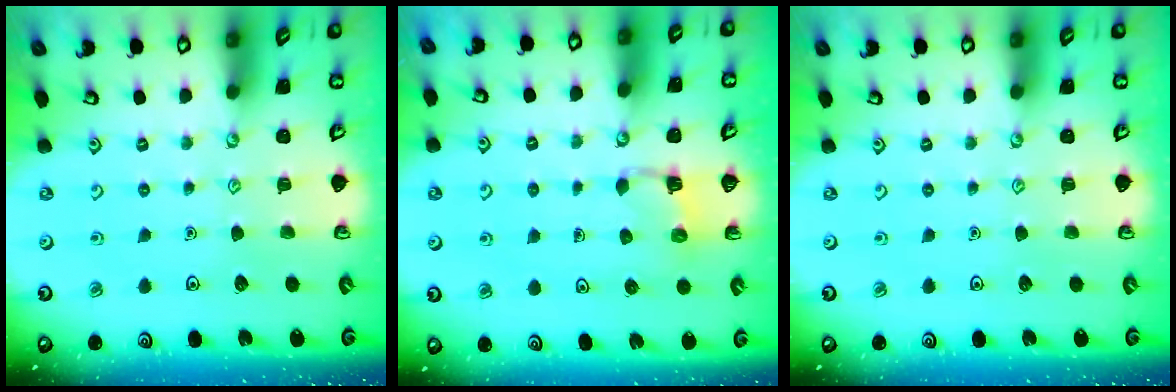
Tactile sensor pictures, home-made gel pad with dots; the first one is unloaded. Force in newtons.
{"total": 2.1, "press": 2.0, "slide": 0.5}
{"total": 0.0}